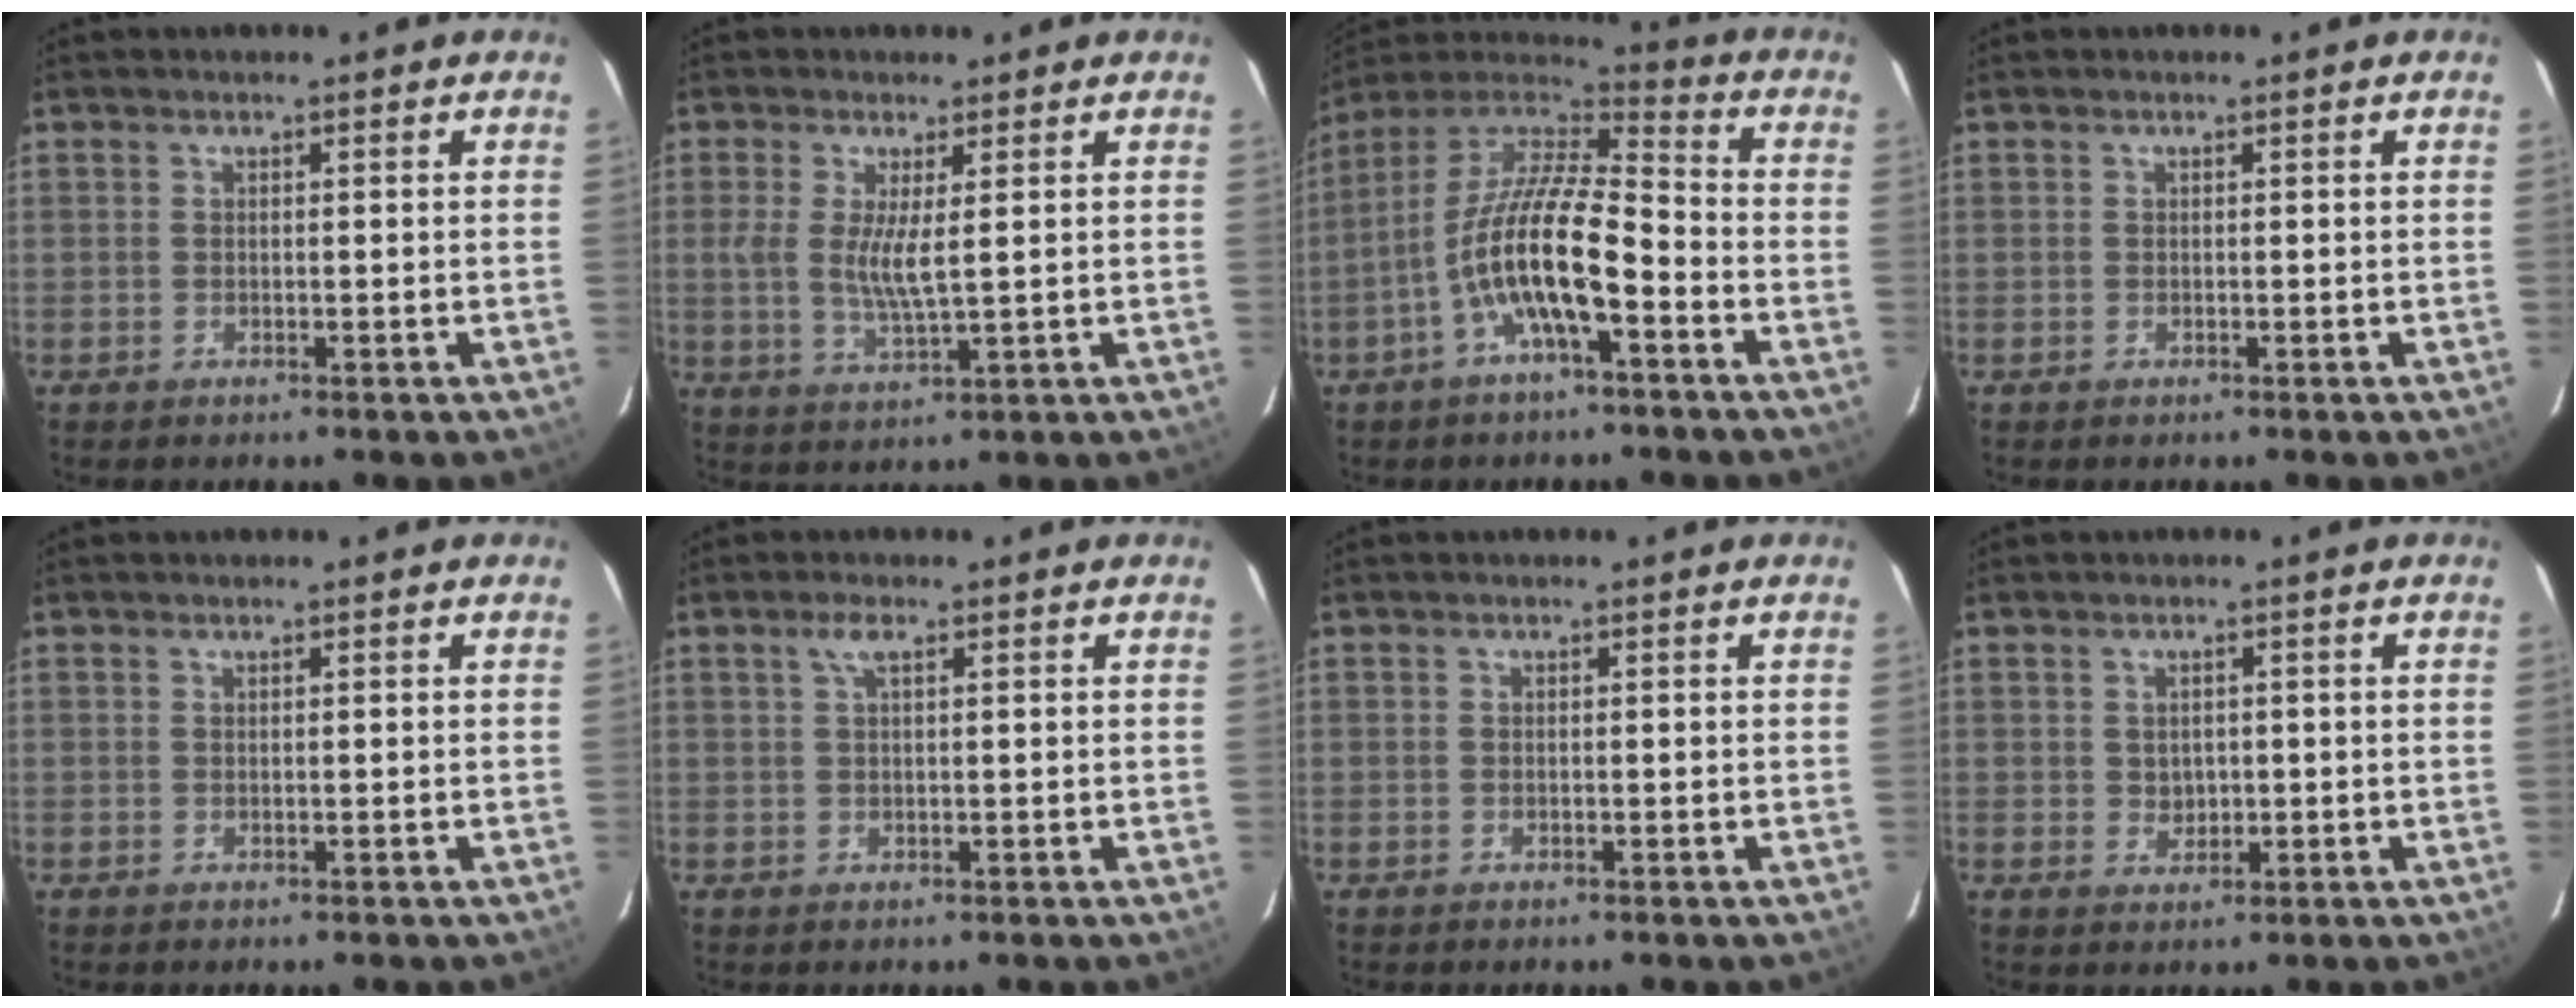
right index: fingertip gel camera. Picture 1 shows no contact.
{"total": 5.6, "force": [0.7, 1.0, 5.4], "torque": [-0.111, -0.009, 0.012]}
{"total": 15.5, "force": [-6.0, 4.2, 13.6], "torque": [-0.260, -0.004, -0.119]}
{"total": 0.0}
{"total": 0.0}
{"total": 1.9, "force": [1.0, 0.5, 1.6], "torque": [-0.032, 0.006, 0.017]}
{"total": 0.0}
{"total": 2.5, "force": [0.0, 2.3, 1.0], "torque": [-0.015, 0.004, 0.003]}